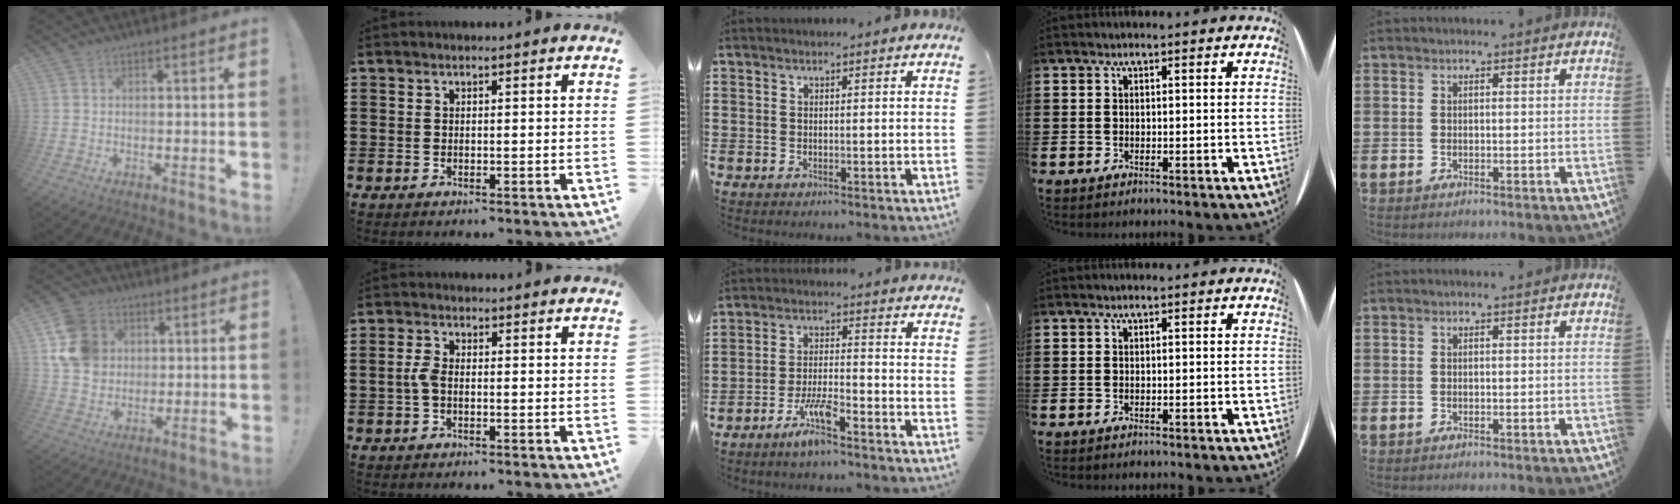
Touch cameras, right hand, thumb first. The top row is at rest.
{"thumb": {"total": 14.2, "force": [3.5, 12.1, 6.6], "torque": [-0.107, -0.005, 0.078]}, "index": {"total": 2.6, "force": [-0.6, 1.2, 2.2], "torque": [-0.066, -0.005, -0.018]}, "middle": {"total": 6.1, "force": [-4.4, 0.9, 4.1], "torque": [-0.087, -0.004, -0.082]}}